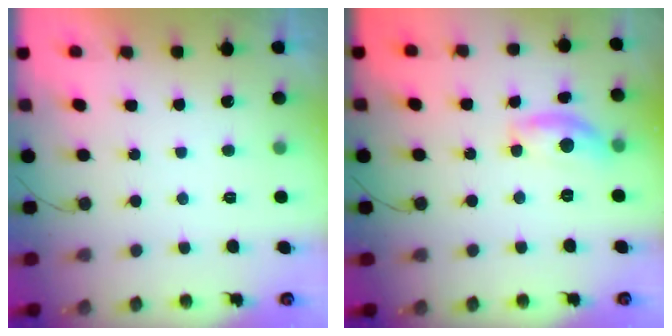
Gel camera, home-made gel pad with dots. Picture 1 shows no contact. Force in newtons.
{"total": 10.1, "press": 10.1, "slide": 0.6}